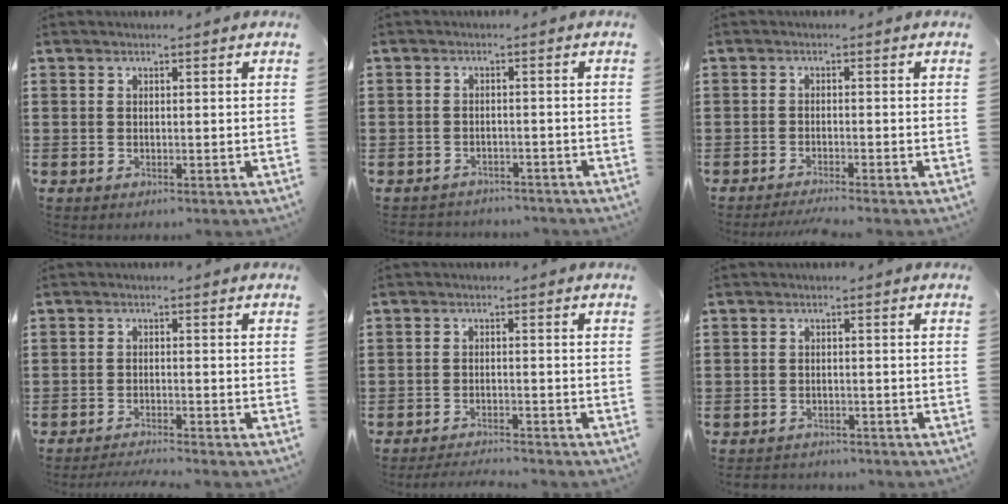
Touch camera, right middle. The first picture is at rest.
{"total": 2.2, "force": [-2.1, 0.5, -0.4], "torque": [0.000, 0.001, -0.050]}
{"total": 1.7, "force": [-1.6, -0.2, 0.6], "torque": [-0.010, 0.000, -0.029]}
{"total": 2.2, "force": [-2.1, -0.2, 0.4], "torque": [-0.009, 0.000, -0.042]}
{"total": 2.6, "force": [-2.6, 0.0, 0.3], "torque": [-0.008, -0.001, -0.052]}
{"total": 1.7, "force": [-1.7, 0.4, -0.3], "torque": [0.000, 0.002, -0.040]}